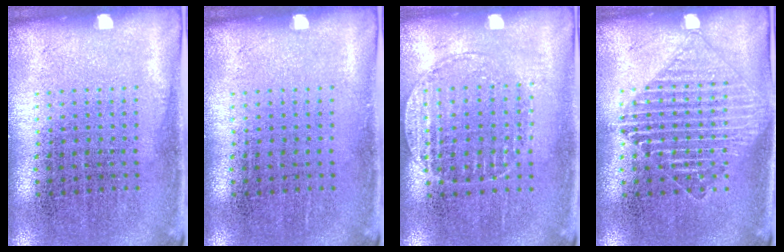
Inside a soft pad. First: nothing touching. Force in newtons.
{"total": 0.0}
{"total": 1.3, "press": 1.1, "slide": 0.6}
{"total": 1.3, "press": 1.3, "slide": 0.2}